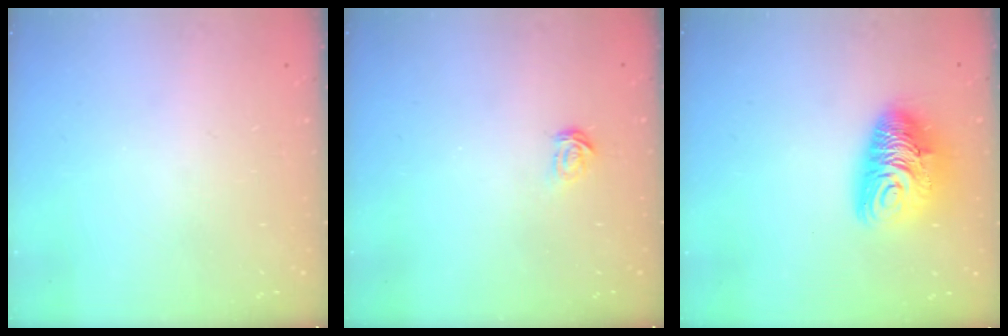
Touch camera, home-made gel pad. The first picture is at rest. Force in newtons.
{"total": 1.6, "press": 1.6, "slide": 0.2}
{"total": 13.0, "press": 12.9, "slide": 1.6}